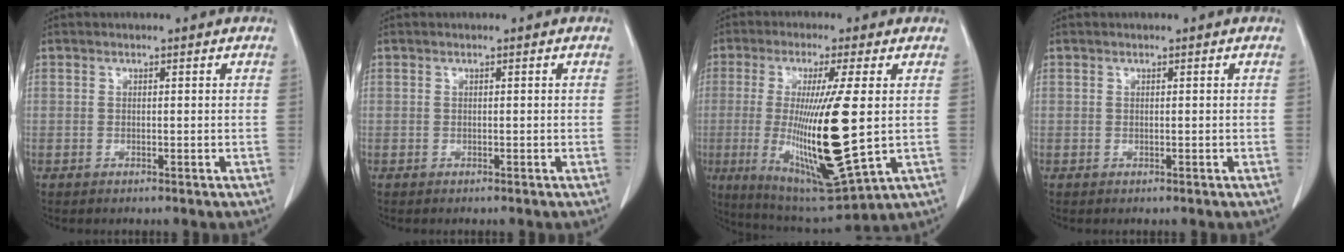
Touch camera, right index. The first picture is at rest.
{"total": 0.0}
{"total": 19.1, "force": [-1.2, 1.8, 19.0], "torque": [-0.374, -0.033, -0.007]}
{"total": 0.0}